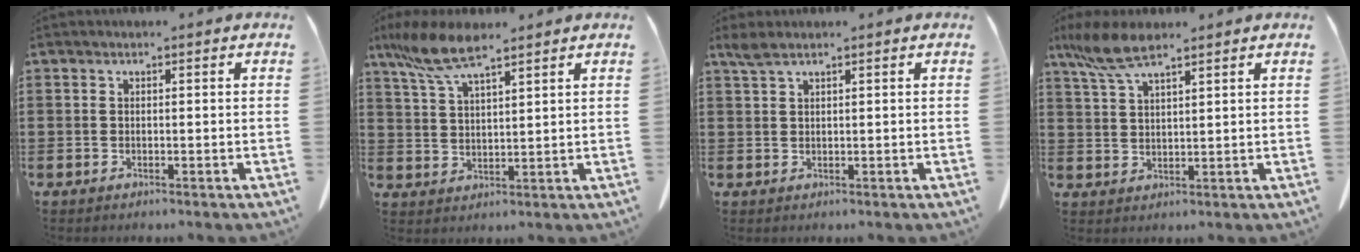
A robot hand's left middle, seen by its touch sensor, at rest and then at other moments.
{"total": 7.9, "force": [5.6, 1.6, 5.2], "torque": [-0.132, -0.015, 0.098]}
{"total": 2.1, "force": [1.5, 0.4, 1.4], "torque": [-0.032, 0.000, 0.028]}
{"total": 6.5, "force": [4.6, 1.4, 4.3], "torque": [-0.110, -0.010, 0.080]}